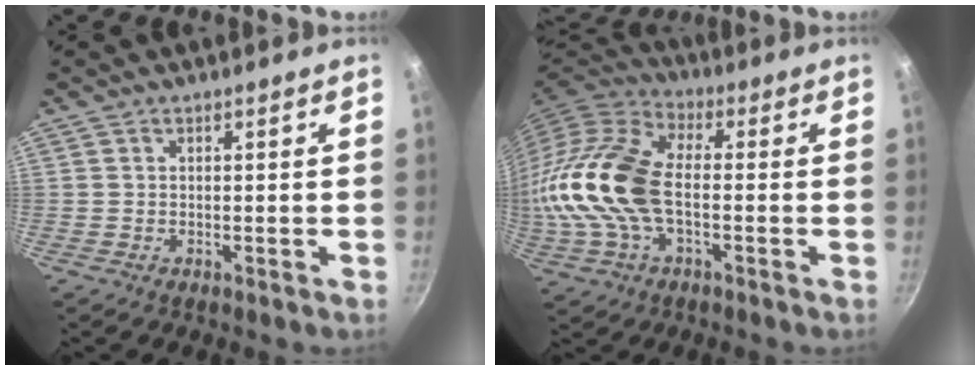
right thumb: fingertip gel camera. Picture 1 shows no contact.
{"total": 18.0, "force": [-1.6, 9.9, 14.9], "torque": [-0.291, 0.028, -0.043]}